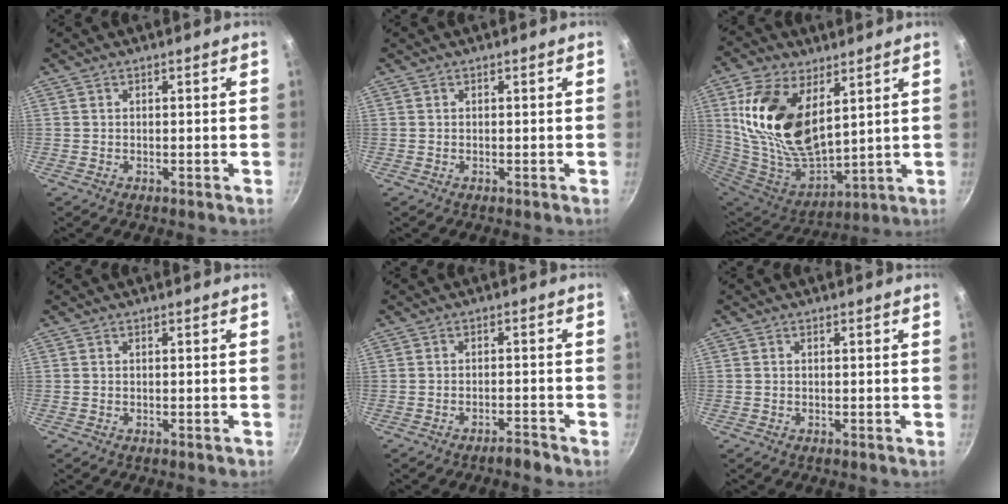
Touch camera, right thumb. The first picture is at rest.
{"total": 0.0}
{"total": 21.4, "force": [7.1, 11.8, 16.3], "torque": [-0.305, -0.051, 0.148]}
{"total": 0.6, "force": [-0.4, 0.2, 0.4], "torque": [-0.008, 0.004, -0.004]}
{"total": 2.6, "force": [-2.3, 0.5, 1.2], "torque": [-0.018, 0.025, -0.030]}
{"total": 0.0}